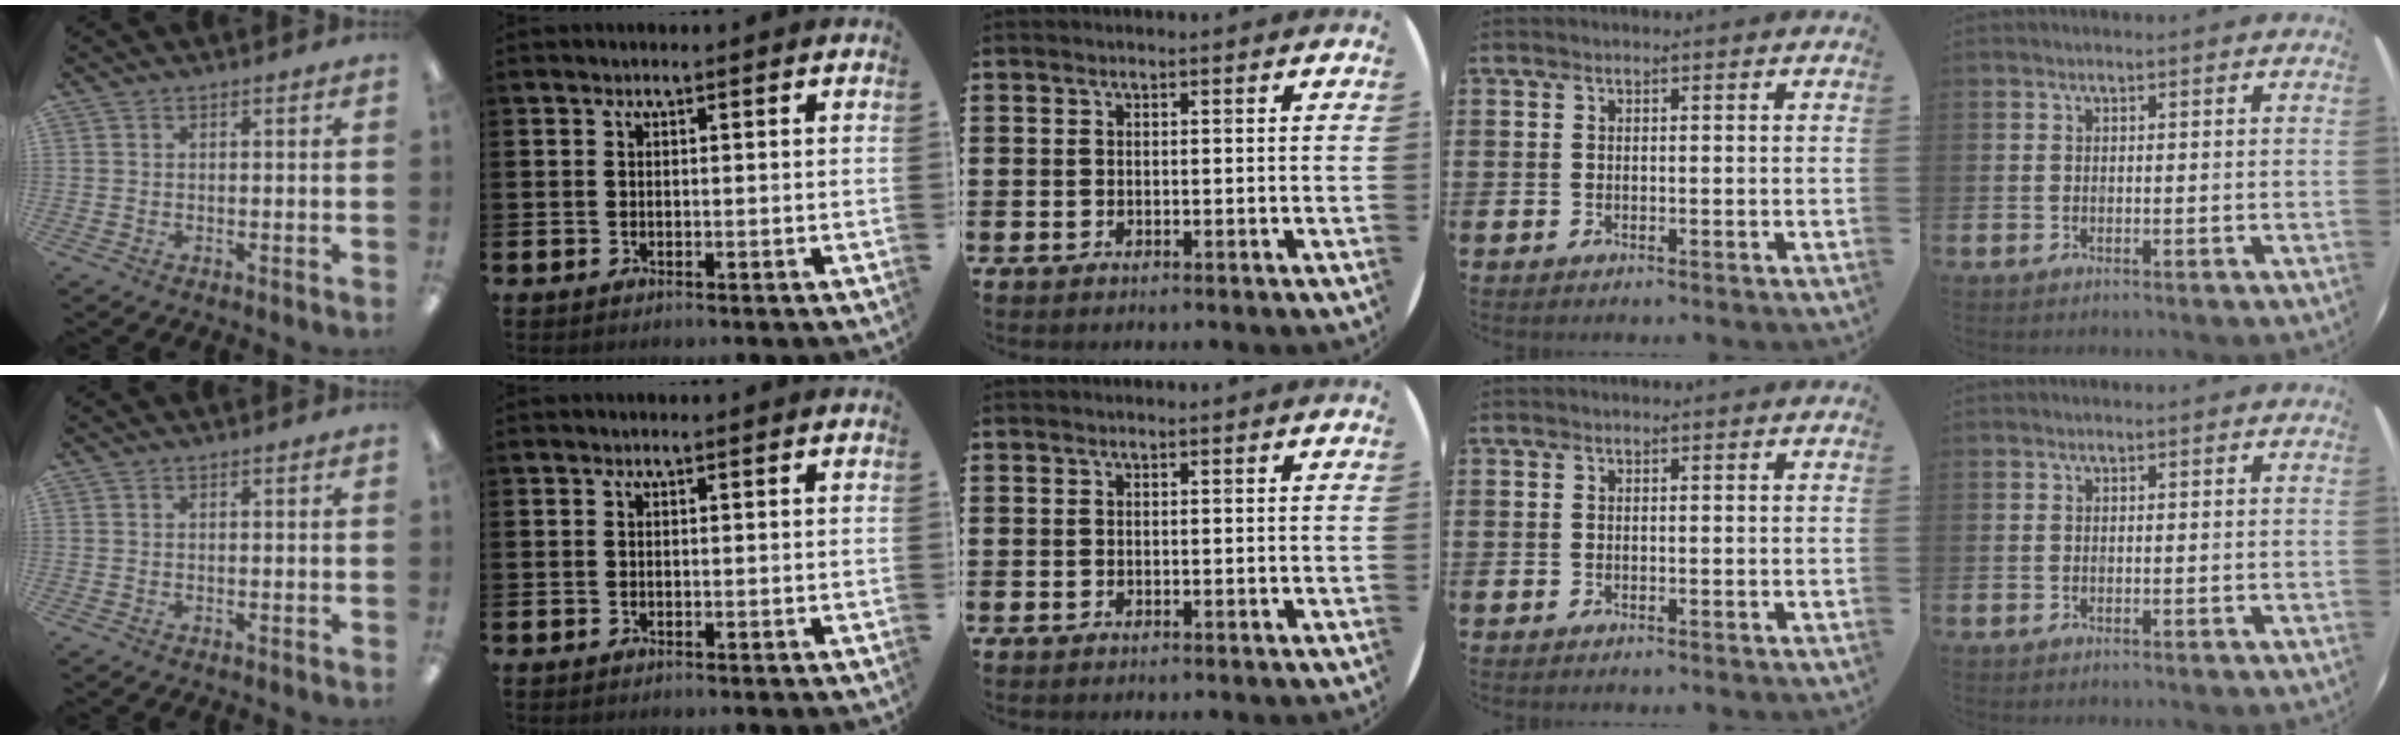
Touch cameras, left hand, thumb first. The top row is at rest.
{}